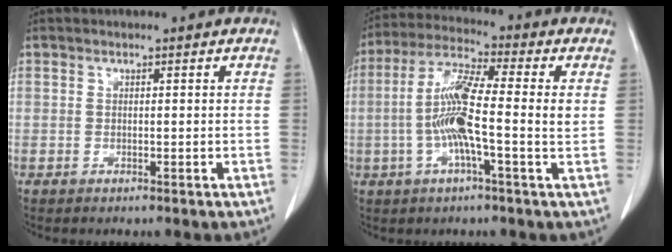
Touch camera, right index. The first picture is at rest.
{"total": 10.5, "force": [-1.0, 0.7, 10.4], "torque": [-0.208, 0.009, -0.032]}